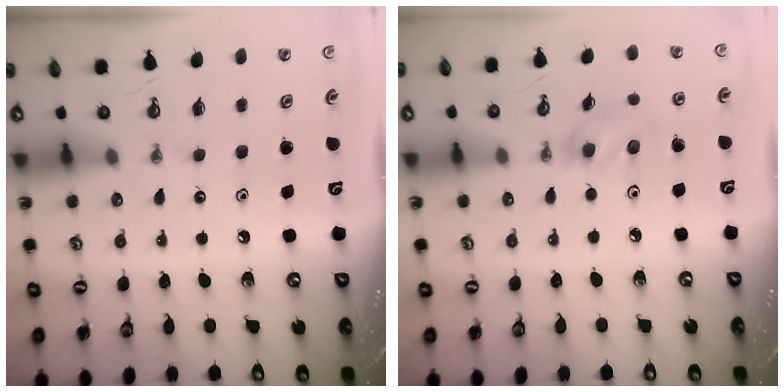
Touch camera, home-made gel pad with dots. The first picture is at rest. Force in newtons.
{"total": 6.9, "press": 6.8, "slide": 0.9}